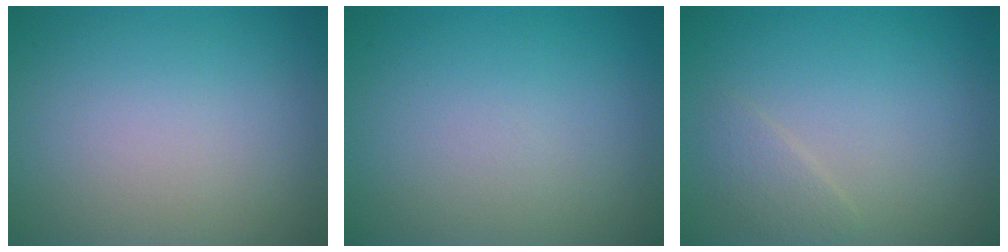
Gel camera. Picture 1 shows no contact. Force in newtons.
{"total": 0.0}
{"total": 1.4, "press": 1.4, "slide": 0.1}